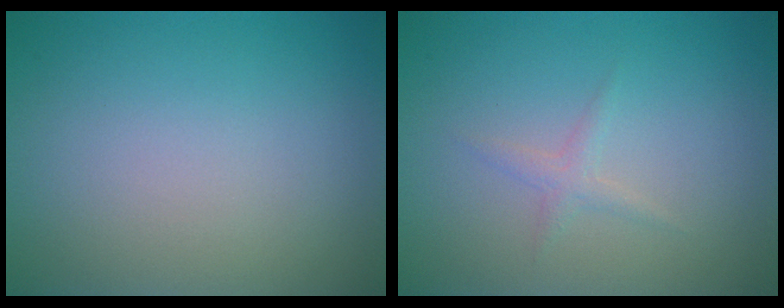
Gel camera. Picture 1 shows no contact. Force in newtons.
{"total": 1.0, "press": 1.0, "slide": 0.1}